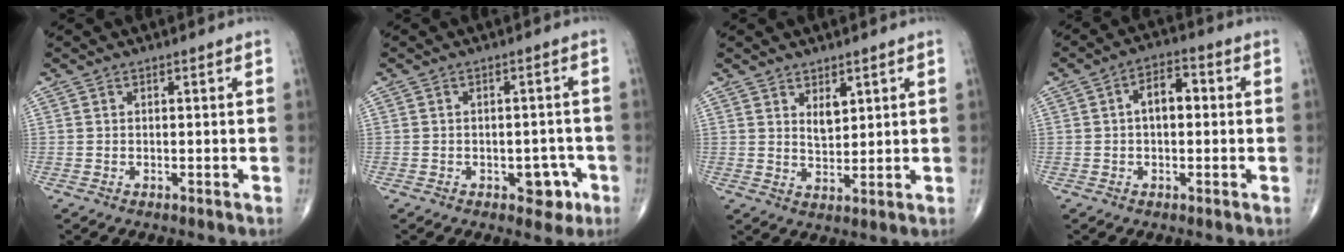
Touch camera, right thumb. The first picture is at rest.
{"total": 4.6, "force": [-2.0, 3.0, 2.9], "torque": [-0.013, 0.014, -0.023]}
{"total": 4.0, "force": [2.1, 2.1, 2.6], "torque": [-0.031, -0.020, 0.040]}
{"total": 6.2, "force": [0.6, 3.5, 5.0], "torque": [-0.071, 0.020, 0.001]}